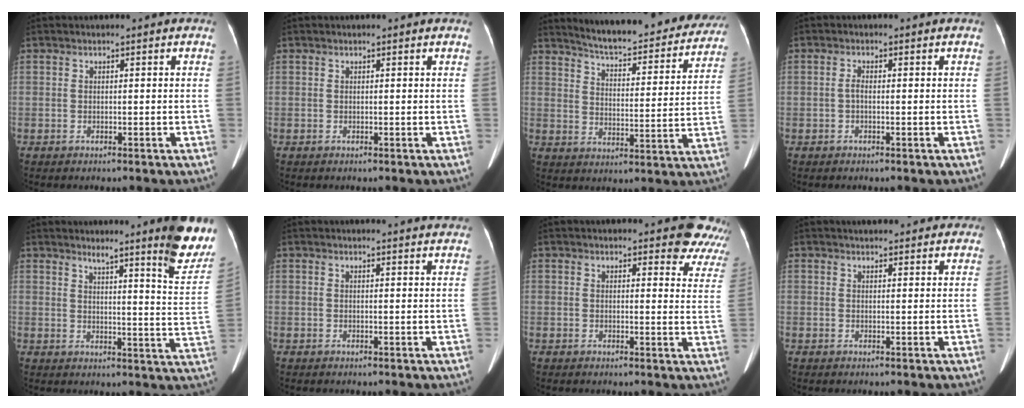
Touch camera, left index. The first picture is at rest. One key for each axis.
{"total": 0.0}
{"total": 22.6, "fx": 20.6, "fy": 4.0, "fz": 8.2, "tx": -0.110, "ty": -0.037, "tz": 0.260}
{"total": 0.9, "fx": -0.3, "fy": 0.3, "fz": 0.8, "tx": -0.017, "ty": 0.001, "tz": -0.006}
{"total": 12.4, "fx": 10.1, "fy": -0.2, "fz": 7.2, "tx": -0.070, "ty": -0.042, "tz": 0.108}
{"total": 8.4, "fx": 8.2, "fy": 0.4, "fz": 1.8, "tx": -0.009, "ty": 0.000, "tz": 0.070}
{"total": 10.4, "fx": 9.5, "fy": 3.2, "fz": 3.1, "tx": 0.014, "ty": -0.026, "tz": 0.072}
{"total": 7.4, "fx": 6.6, "fy": 2.5, "fz": 2.1, "tx": -0.009, "ty": 0.020, "tz": 0.073}